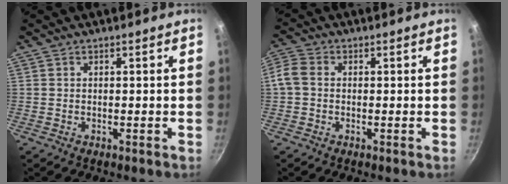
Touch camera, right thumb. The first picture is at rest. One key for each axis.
{"total": 5.6, "fx": -0.3, "fy": 4.5, "fz": 3.3, "tx": -0.080, "ty": 0.016, "tz": -0.020}